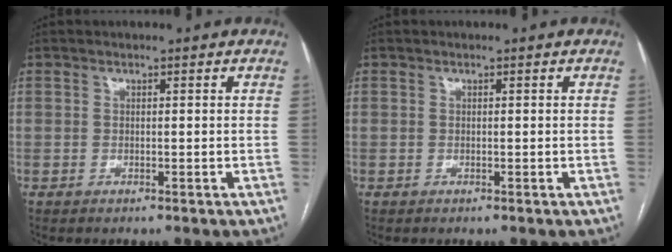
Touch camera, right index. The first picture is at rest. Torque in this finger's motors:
{"motor_torque": [0.00, 0.00, 0.00, 0.00]}